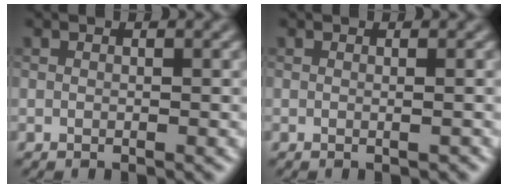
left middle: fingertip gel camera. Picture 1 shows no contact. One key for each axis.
{"total": 0.8, "fx": 0.0, "fy": 0.3, "fz": 0.7, "tx": -0.004, "ty": 0.001, "tz": -0.003}